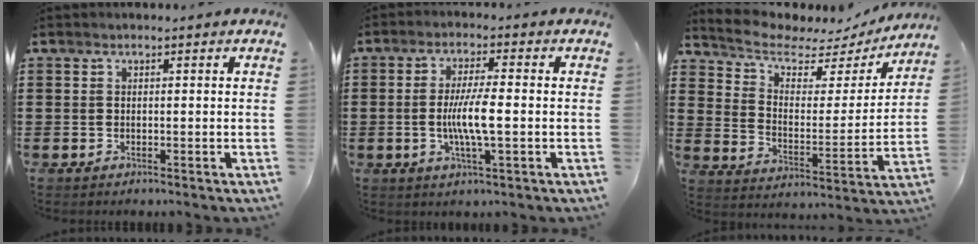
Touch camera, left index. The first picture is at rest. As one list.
[{"total": 6.4, "force": [-0.8, 1.0, 6.3], "torque": [-0.124, -0.002, -0.022]}, {"total": 5.2, "force": [4.3, 2.2, 1.9], "torque": [-0.067, -0.029, 0.067]}]